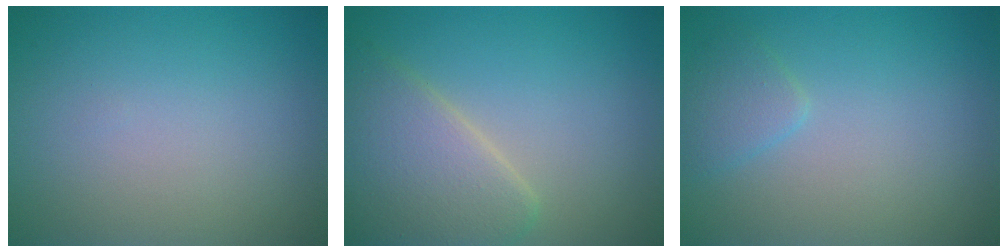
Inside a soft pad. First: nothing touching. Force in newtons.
{"total": 5.8, "press": 5.7, "slide": 0.3}
{"total": 1.6, "press": 1.6, "slide": 0.1}